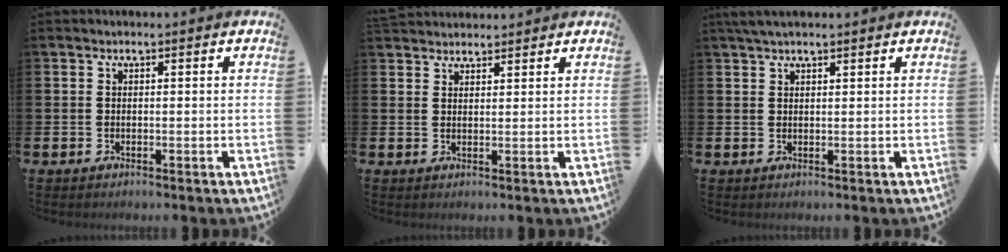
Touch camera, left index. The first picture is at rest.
{"total": 2.5, "force": [2.4, 0.7, -0.1], "torque": [-0.003, -0.007, 0.046]}
{"total": 2.1, "force": [1.8, 0.5, 0.9], "torque": [-0.006, 0.001, 0.030]}